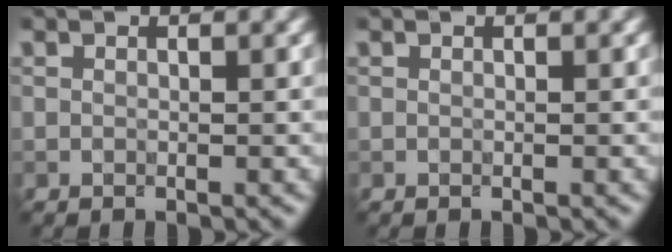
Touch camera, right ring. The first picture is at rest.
{"total": 0.0}